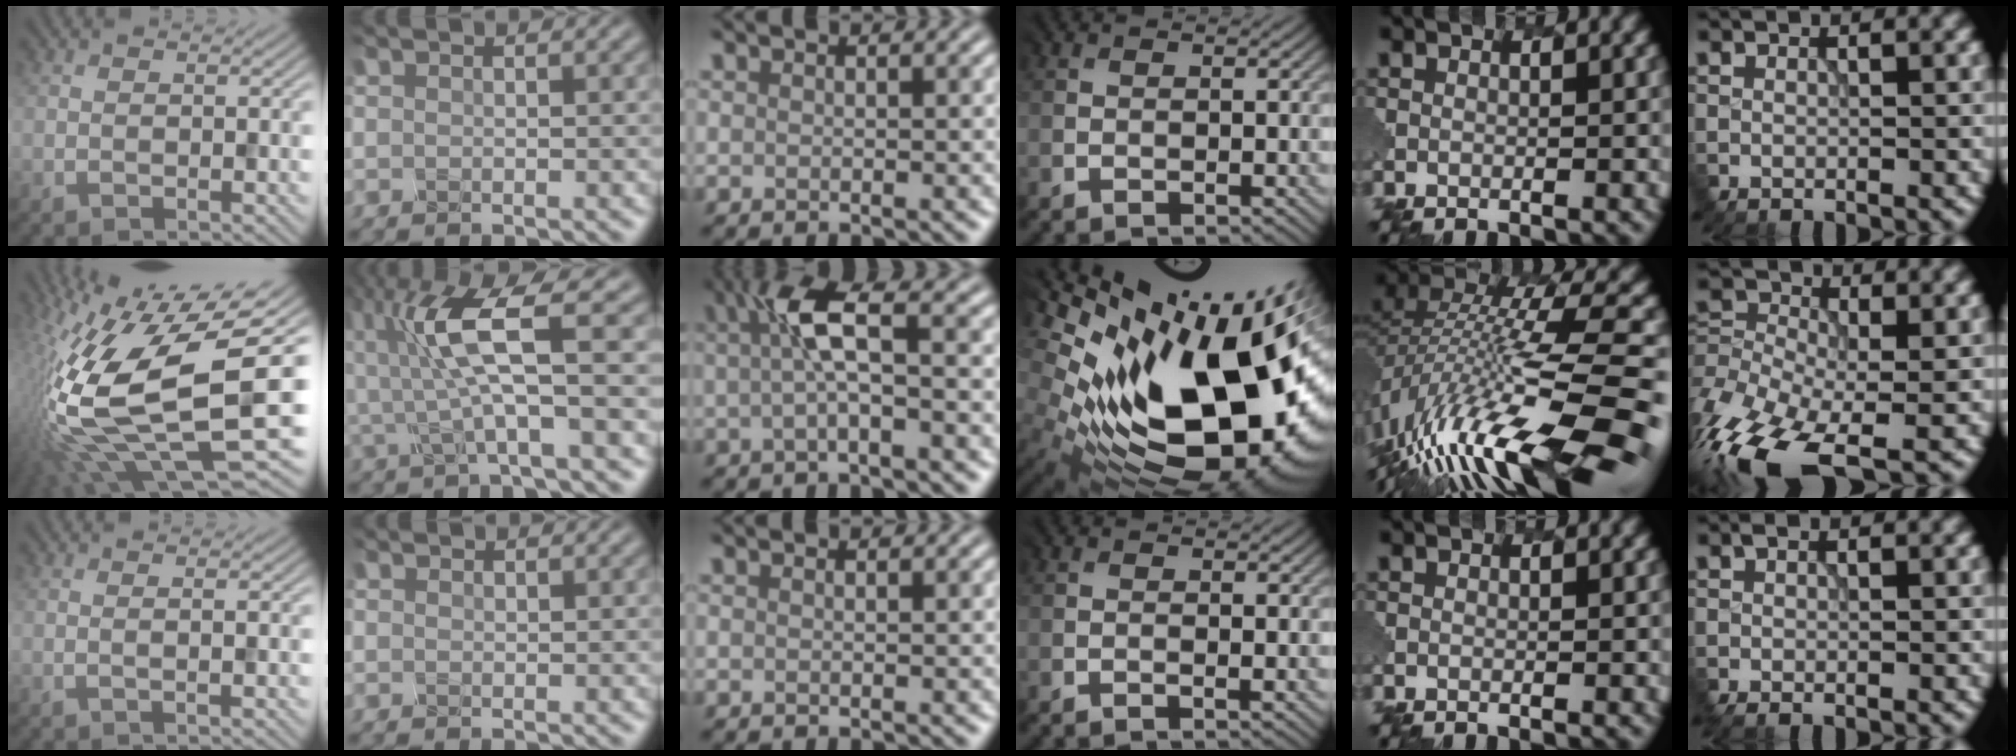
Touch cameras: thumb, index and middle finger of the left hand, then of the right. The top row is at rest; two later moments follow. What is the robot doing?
{"motion": "disassemble", "object": "battery cover"}